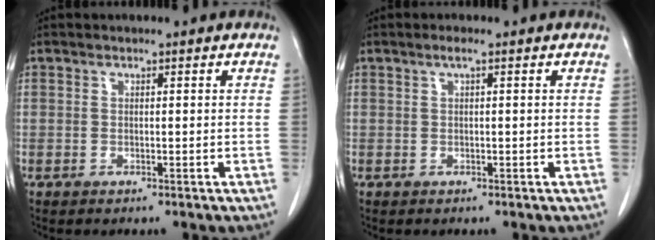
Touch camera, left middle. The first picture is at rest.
{"total": 0.9, "force": [0.4, 0.0, 0.8], "torque": [-0.016, 0.004, 0.006]}